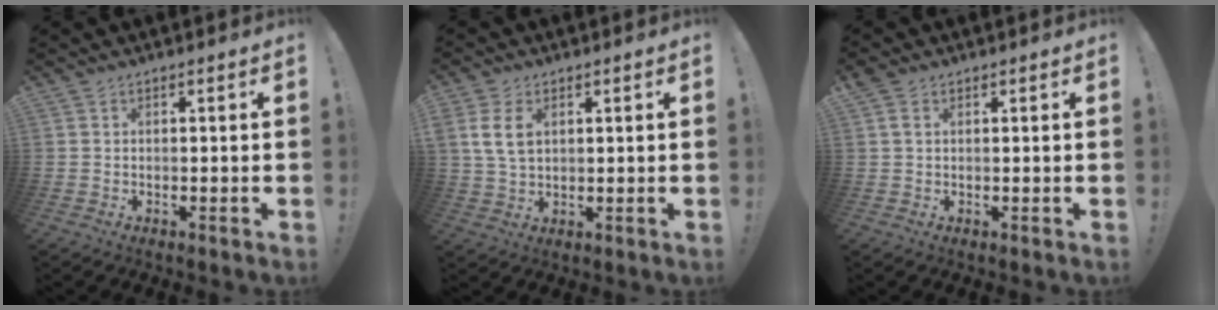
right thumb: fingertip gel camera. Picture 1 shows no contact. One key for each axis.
{"total": 7.8, "fx": 2.4, "fy": 5.0, "fz": 5.5, "tx": -0.105, "ty": 0.002, "tz": 0.048}
{"total": 2.4, "fx": 1.1, "fy": 1.5, "fz": 1.6, "tx": -0.024, "ty": 0.002, "tz": 0.020}